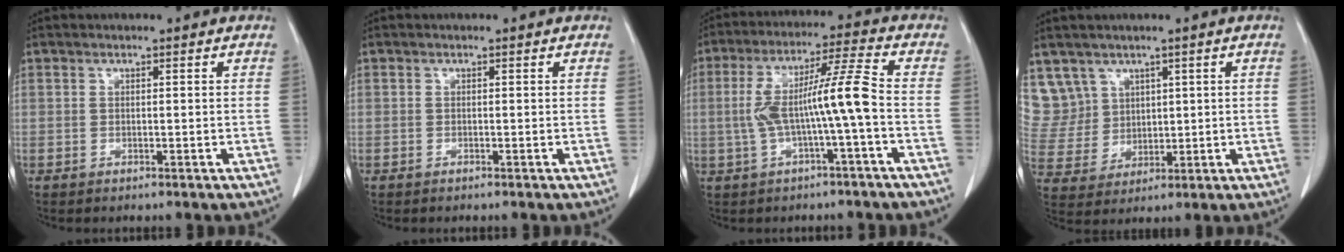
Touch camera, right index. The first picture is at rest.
{"total": 0.0}
{"total": 9.8, "force": [-1.3, -0.3, 9.7], "torque": [-0.186, 0.029, -0.024]}
{"total": 8.8, "force": [4.8, 7.3, 0.1], "torque": [-0.014, 0.029, 0.116]}